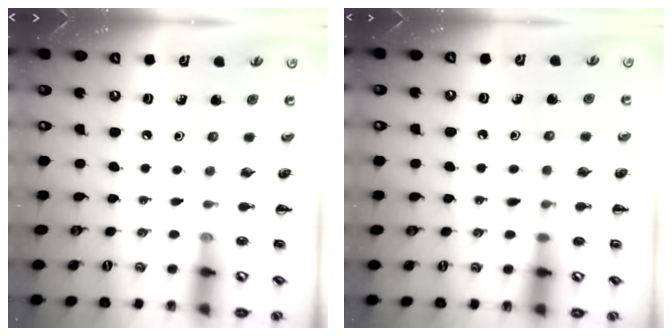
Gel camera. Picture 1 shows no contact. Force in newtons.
{"total": 5.0, "press": 4.8, "slide": 1.6}